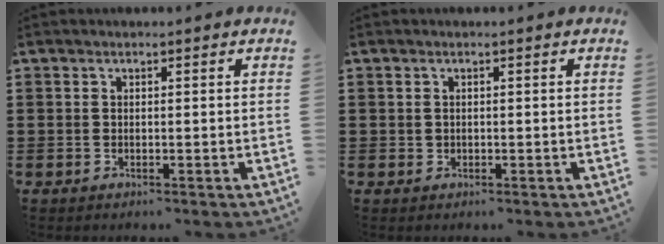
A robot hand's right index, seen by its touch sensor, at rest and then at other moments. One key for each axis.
{"total": 0.6, "fx": 0.1, "fy": 0.6, "fz": 0.1, "tx": -0.003, "ty": 0.005, "tz": 0.002}